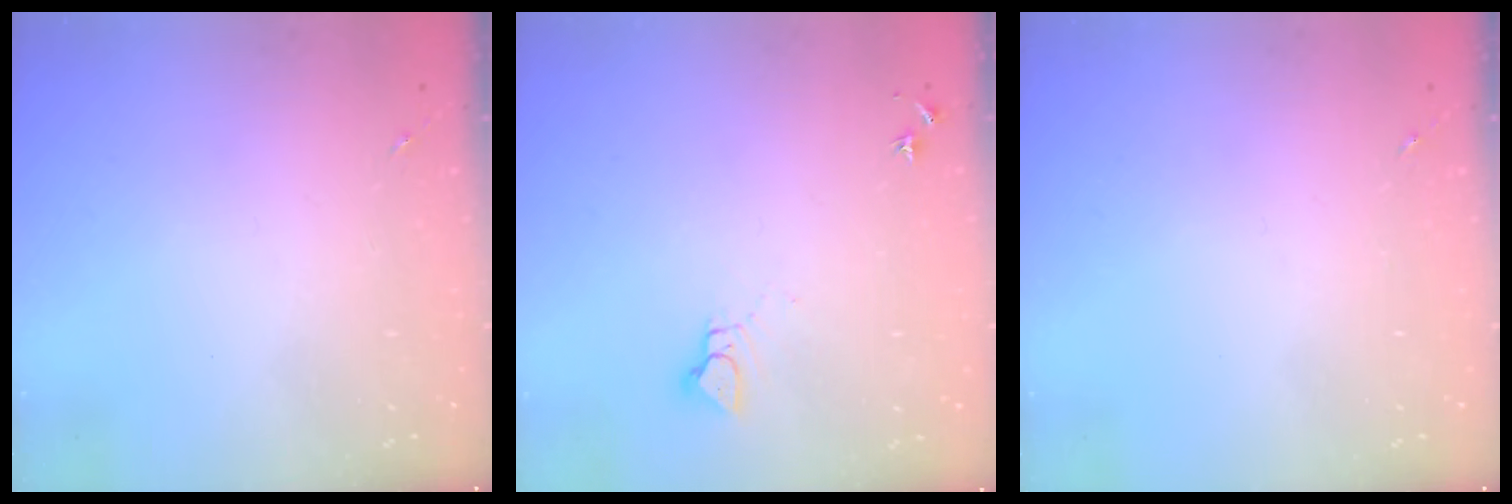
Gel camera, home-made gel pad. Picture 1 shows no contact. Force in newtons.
{"total": 4.4, "press": 4.3, "slide": 0.4}
{"total": 0.0}